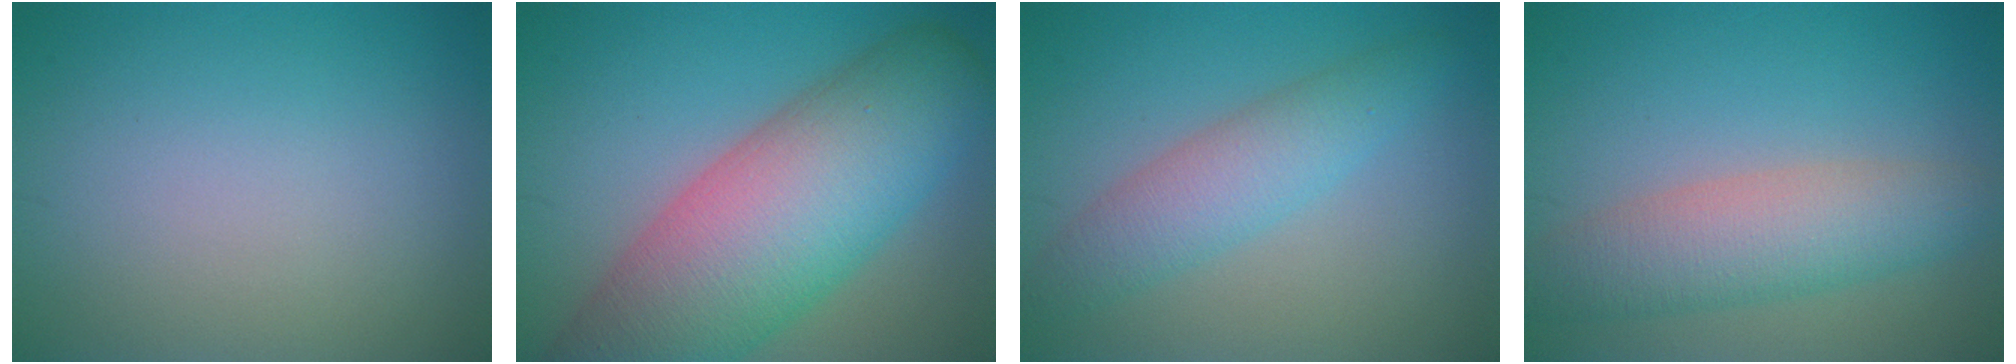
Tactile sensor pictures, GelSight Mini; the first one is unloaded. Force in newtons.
{"total": 13.3, "press": 13.3, "slide": 0.6}
{"total": 4.1, "press": 4.1, "slide": 0.1}
{"total": 5.5, "press": 5.5, "slide": 0.3}